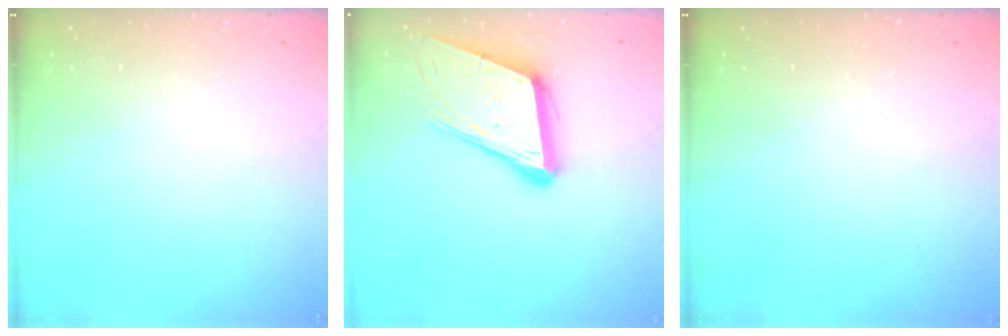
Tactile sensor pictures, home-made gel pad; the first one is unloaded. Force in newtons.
{"total": 14.7, "press": 14.2, "slide": 3.9}
{"total": 0.0}